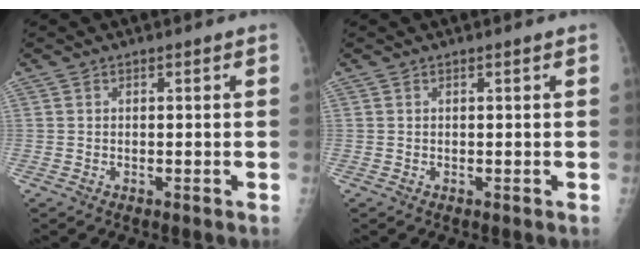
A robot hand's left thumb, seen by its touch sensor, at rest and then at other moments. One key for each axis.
{"total": 0.0}